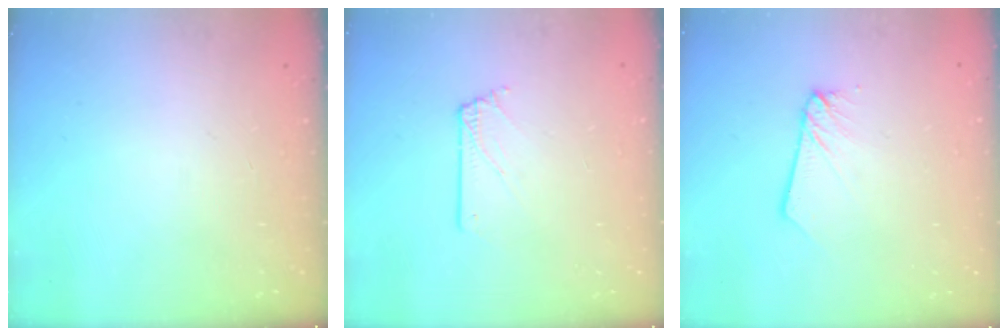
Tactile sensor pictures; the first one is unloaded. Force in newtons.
{"total": 1.4, "press": 1.4, "slide": 0.2}
{"total": 2.7, "press": 2.7, "slide": 0.2}